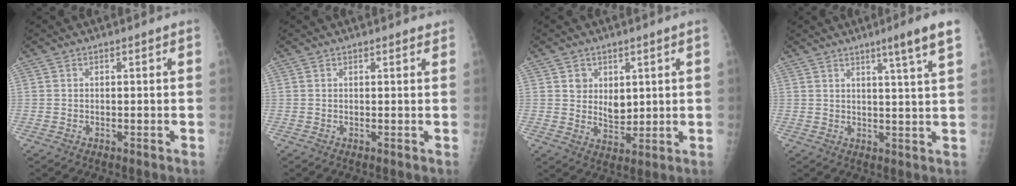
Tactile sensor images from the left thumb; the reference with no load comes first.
{"total": 0.6, "force": [0.6, 0.3, 0.1], "torque": [0.001, -0.003, 0.004]}
{"total": 5.5, "force": [1.6, 4.4, 2.8], "torque": [-0.017, -0.015, 0.034]}
{"total": 6.7, "force": [3.9, -0.9, 5.4], "torque": [-0.078, -0.023, 0.056]}